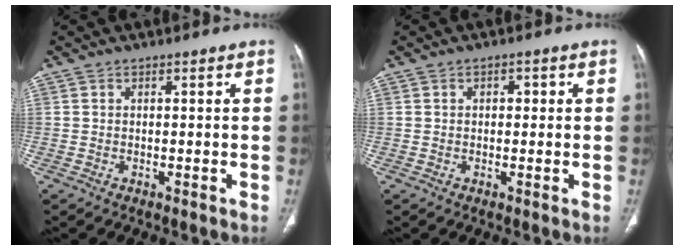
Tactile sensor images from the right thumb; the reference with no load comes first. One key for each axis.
{"total": 1.6, "fx": 0.4, "fy": 1.1, "fz": 1.1, "tx": -0.007, "ty": 0.004, "tz": 0.004}